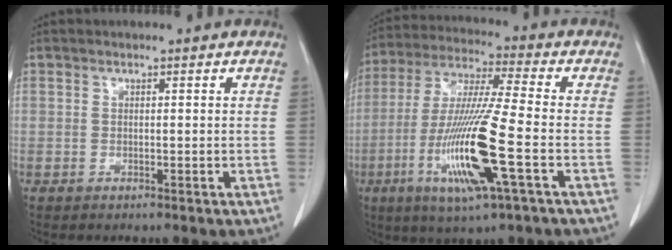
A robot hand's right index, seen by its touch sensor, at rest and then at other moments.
{"total": 15.1, "force": [-4.9, 0.2, 14.3], "torque": [-0.294, -0.022, -0.092]}